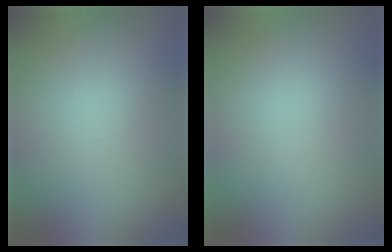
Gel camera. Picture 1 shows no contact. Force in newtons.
{"total": 0.0}